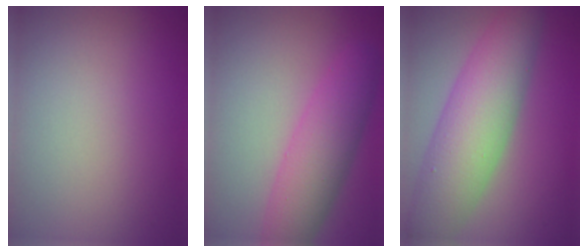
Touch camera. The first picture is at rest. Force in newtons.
{"total": 5.6, "press": 5.6, "slide": 0.1}
{"total": 8.6, "press": 8.6, "slide": 0.1}